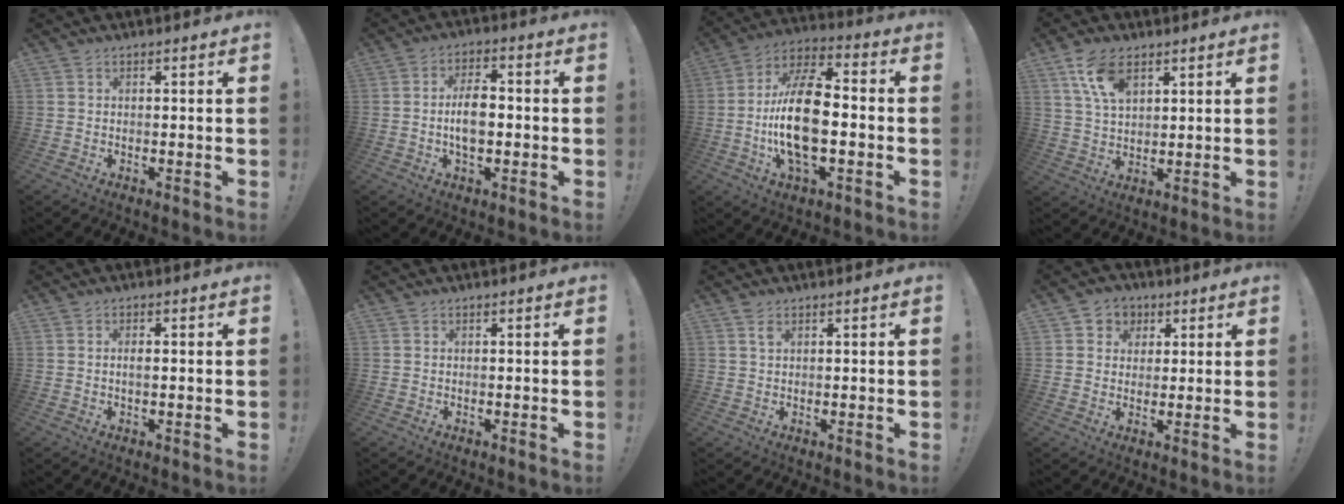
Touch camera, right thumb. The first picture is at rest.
{"total": 8.3, "force": [-1.0, 4.4, 6.9], "torque": [-0.130, 0.008, -0.022]}
{"total": 19.3, "force": [-2.6, 8.8, 17.0], "torque": [-0.333, 0.004, -0.046]}
{"total": 9.9, "force": [5.4, 5.3, 6.4], "torque": [-0.115, -0.014, 0.103]}
{"total": 1.7, "force": [-0.3, 0.4, 1.6], "torque": [-0.027, 0.001, -0.006]}
{"total": 0.0}
{"total": 1.8, "force": [1.0, 0.8, 1.3], "torque": [-0.029, 0.002, 0.018]}
{"total": 5.5, "force": [1.2, 5.3, 1.0], "torque": [-0.009, -0.004, 0.024]}